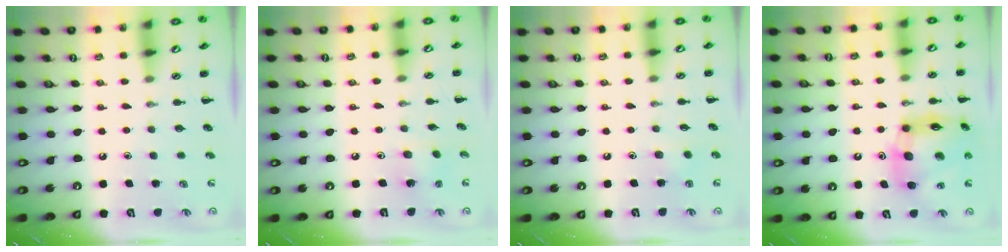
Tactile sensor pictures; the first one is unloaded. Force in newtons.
{"total": 1.5, "press": 1.4, "slide": 0.5}
{"total": 4.1, "press": 3.9, "slide": 1.2}
{"total": 13.2, "press": 12.8, "slide": 3.2}